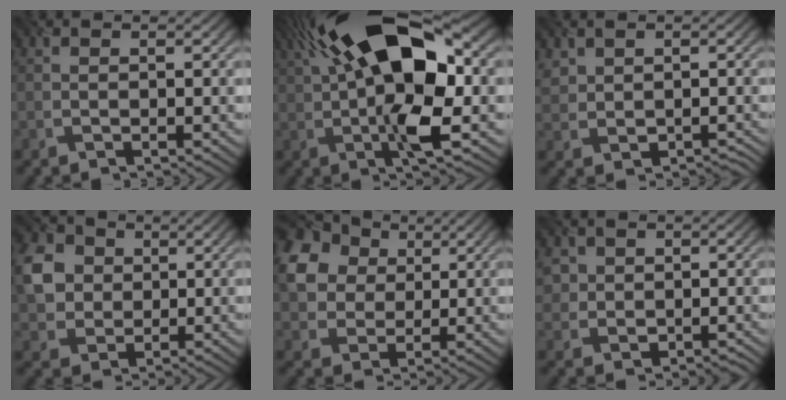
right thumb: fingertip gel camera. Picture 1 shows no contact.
{"total": 16.3, "force": [3.0, 7.0, 14.4], "torque": [-0.252, 0.028, 0.036]}
{"total": 2.8, "force": [0.7, 2.5, 1.1], "torque": [-0.021, -0.011, 0.017]}
{"total": 6.8, "force": [1.2, 5.9, 3.1], "torque": [-0.088, 0.009, 0.019]}
{"total": 10.5, "force": [3.5, 8.1, 5.7], "torque": [-0.160, 0.020, 0.061]}
{"total": 3.7, "force": [0.7, 3.5, 0.9], "torque": [-0.025, 0.003, 0.006]}